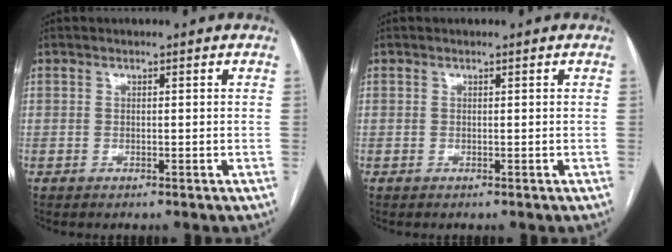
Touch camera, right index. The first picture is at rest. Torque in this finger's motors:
{"motor_torque": [0.23, 0.14, 0.02, 0.00]}